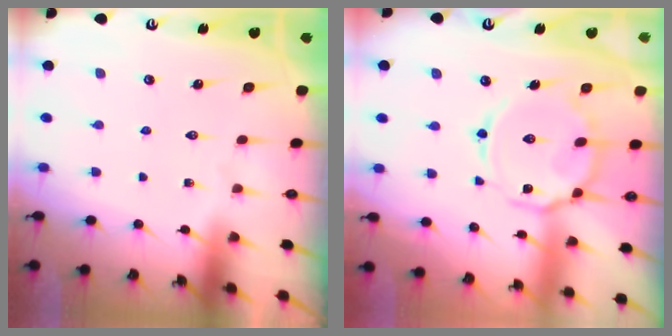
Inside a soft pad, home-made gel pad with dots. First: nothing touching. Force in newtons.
{"total": 12.9, "press": 12.9, "slide": 1.1}